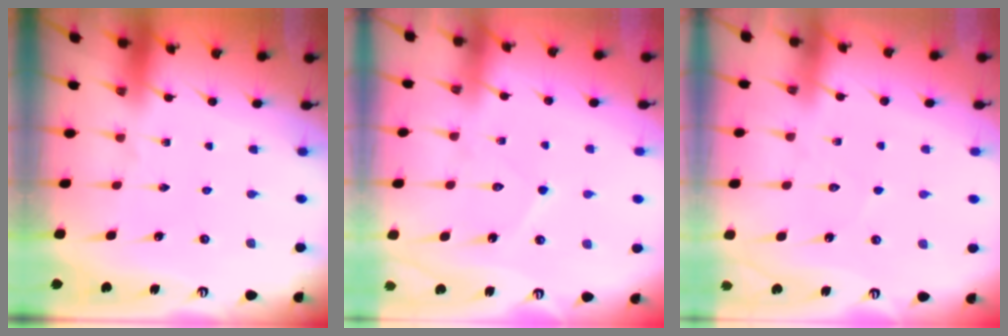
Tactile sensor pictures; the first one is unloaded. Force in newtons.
{"total": 6.3, "press": 6.3, "slide": 0.6}
{"total": 4.1, "press": 4.1, "slide": 0.5}